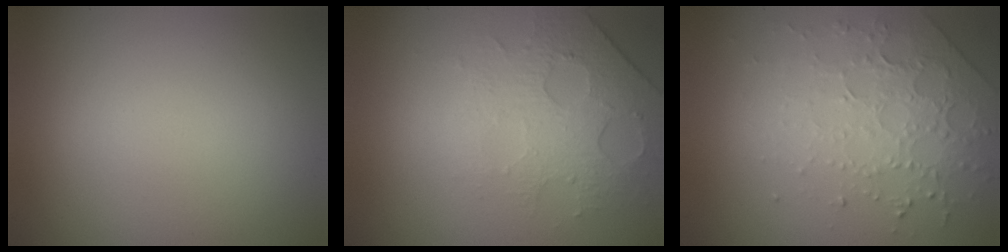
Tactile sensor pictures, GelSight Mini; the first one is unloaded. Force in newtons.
{"total": 4.8, "press": 3.2, "slide": 3.6}
{"total": 4.5, "press": 3.2, "slide": 3.3}